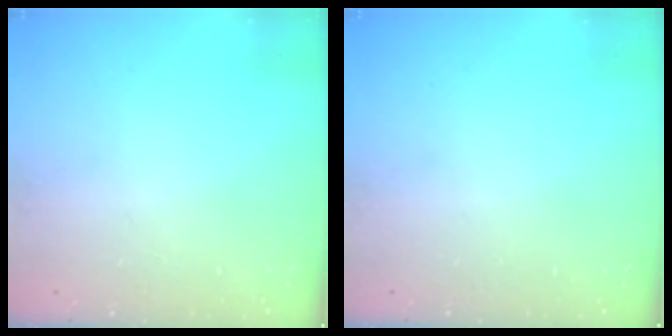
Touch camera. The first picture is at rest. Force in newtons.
{"total": 0.0}